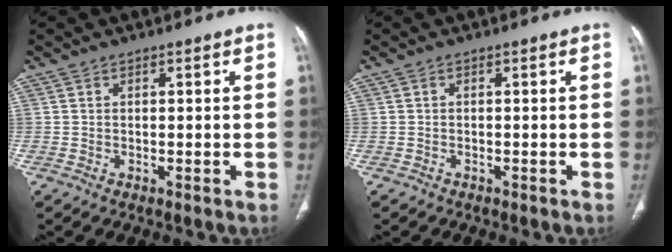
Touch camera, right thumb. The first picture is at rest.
{"total": 0.6, "force": [-0.4, 0.5, -0.1], "torque": [-0.007, 0.003, -0.007]}